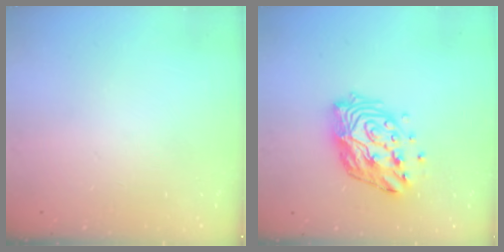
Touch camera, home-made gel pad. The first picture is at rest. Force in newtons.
{"total": 15.0, "press": 14.9, "slide": 1.6}